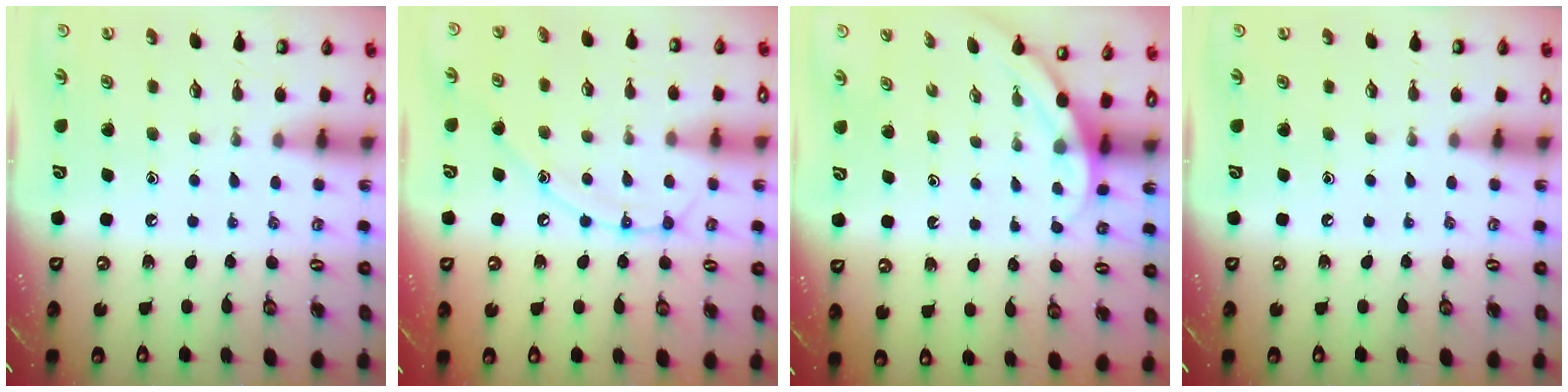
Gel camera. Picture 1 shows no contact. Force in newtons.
{"total": 10.9, "press": 10.8, "slide": 0.9}
{"total": 3.3, "press": 3.2, "slide": 0.2}
{"total": 0.0}